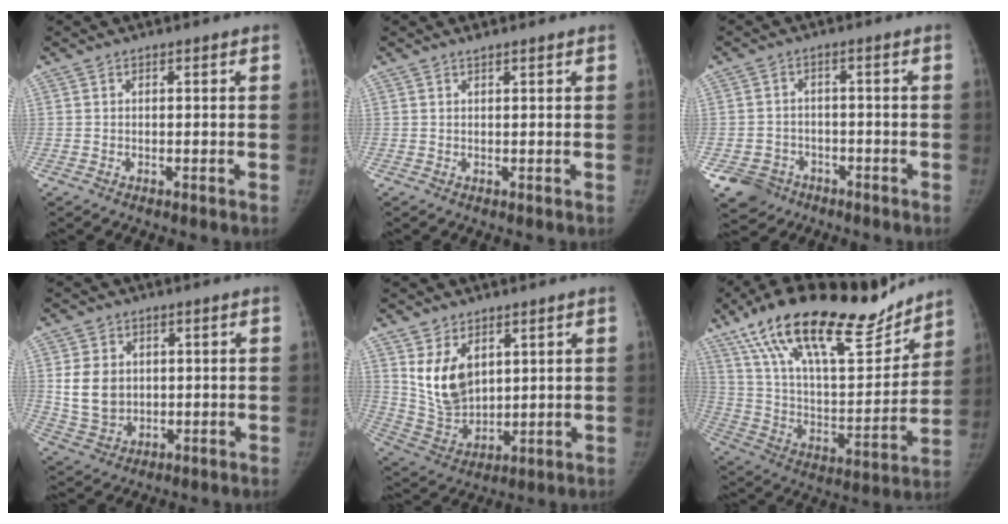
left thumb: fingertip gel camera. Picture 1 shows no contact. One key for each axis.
{"total": 1.3, "fx": 1.0, "fy": 0.2, "fz": 0.7, "tx": -0.010, "ty": 0.000, "tz": 0.019}
{"total": 6.6, "fx": -3.8, "fy": 5.2, "fz": 1.3, "tx": -0.018, "ty": 0.021, "tz": -0.056}
{"total": 8.6, "fx": 1.4, "fy": 7.0, "fz": 4.9, "tx": -0.067, "ty": -0.009, "tz": 0.041}
{"total": 11.1, "fx": 4.3, "fy": 7.3, "fz": 7.2, "tx": -0.102, "ty": -0.030, "tz": 0.104}
{"total": 29.0, "fx": 21.1, "fy": 9.7, "fz": 17.3, "tx": -0.254, "ty": -0.059, "tz": 0.355}